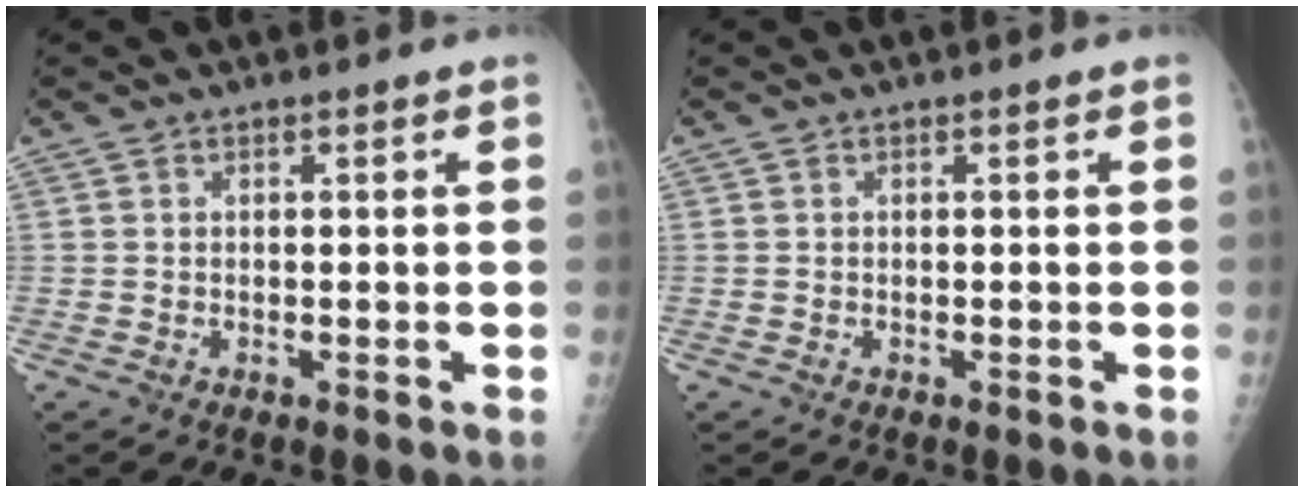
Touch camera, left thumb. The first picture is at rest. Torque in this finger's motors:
{"motor_torque": [0.32, -0.34, -0.24, -0.14, 0.01]}